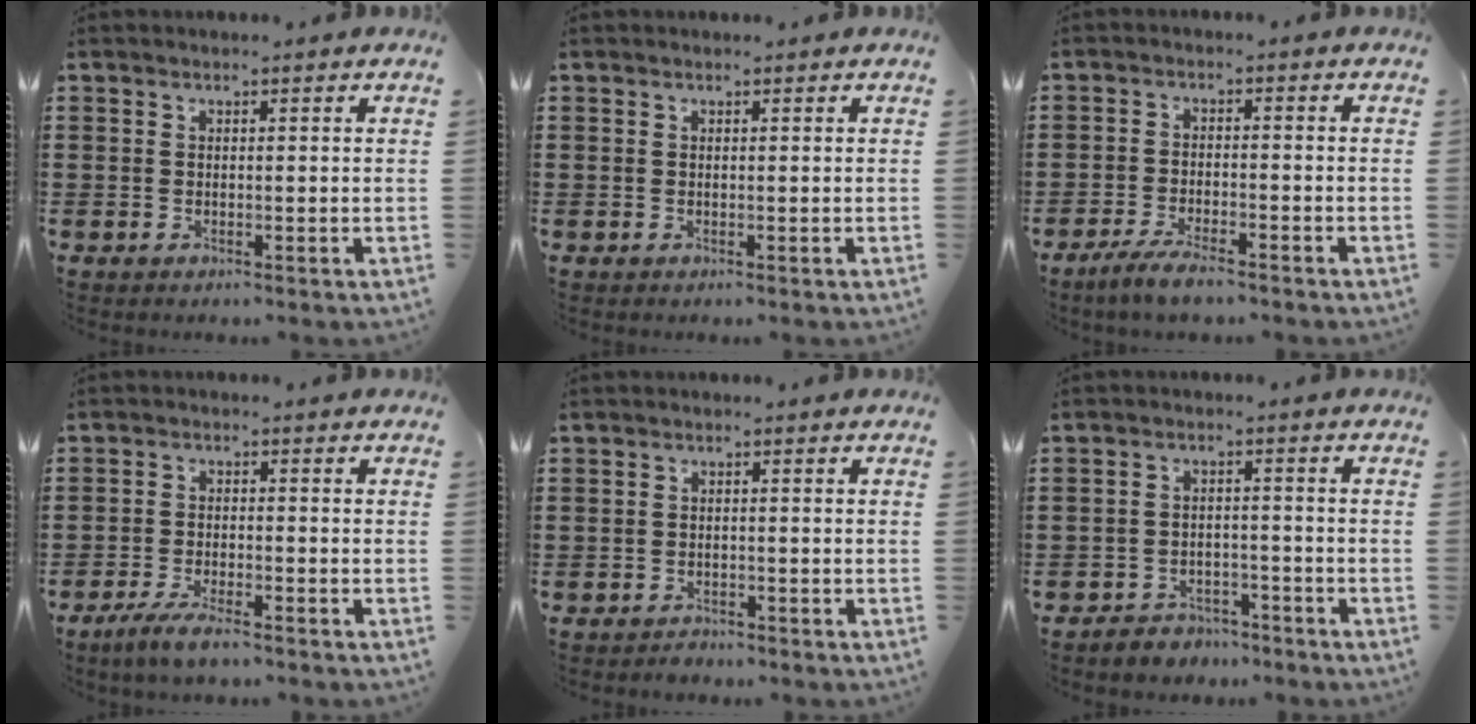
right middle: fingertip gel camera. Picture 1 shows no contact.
{"total": 0.0}
{"total": 4.3, "force": [-3.7, 0.6, 2.1], "torque": [-0.047, -0.005, -0.074]}
{"total": 4.3, "force": [-3.6, 0.6, 2.3], "torque": [-0.049, -0.006, -0.071]}
{"total": 1.7, "force": [-1.6, 0.7, -0.1], "torque": [-0.001, 0.002, -0.036]}
{"total": 3.4, "force": [-3.3, 0.9, -0.3], "torque": [-0.003, 0.001, -0.072]}